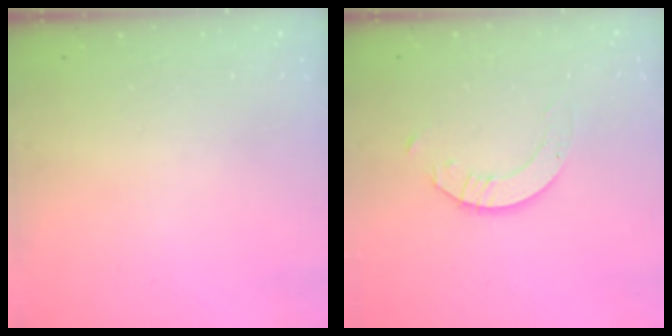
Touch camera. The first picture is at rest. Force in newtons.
{"total": 2.7, "press": 2.7, "slide": 0.2}